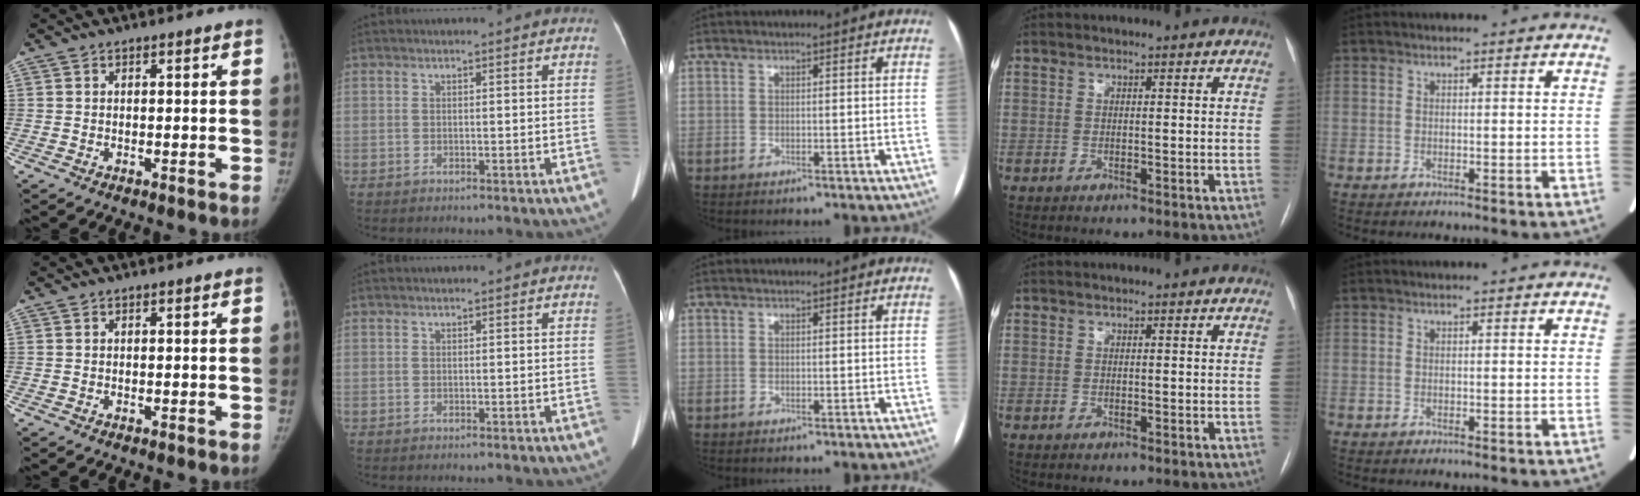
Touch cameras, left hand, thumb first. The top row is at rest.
{}